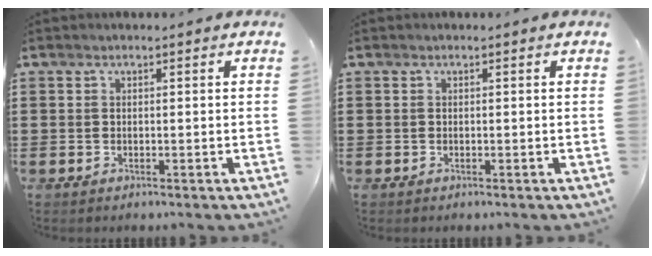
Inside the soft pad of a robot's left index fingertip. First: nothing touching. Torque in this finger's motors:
{"motor_torque": [-0.01, 0.01, 0.00, 0.00]}